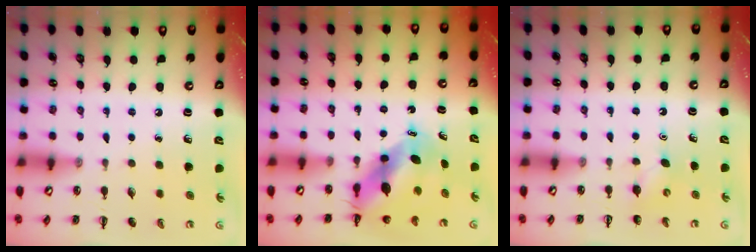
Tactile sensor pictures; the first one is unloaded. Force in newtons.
{"total": 8.8, "press": 8.5, "slide": 2.4}
{"total": 2.7, "press": 2.6, "slide": 0.7}